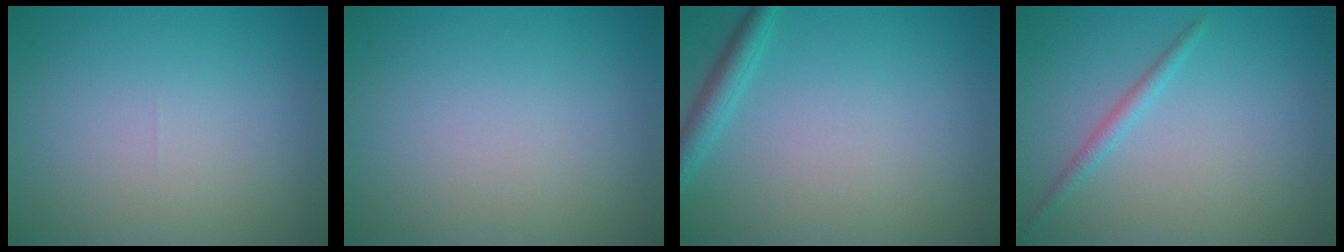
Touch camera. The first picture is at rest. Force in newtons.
{"total": 0.0}
{"total": 2.1, "press": 2.0, "slide": 0.2}
{"total": 1.3, "press": 1.3, "slide": 0.0}